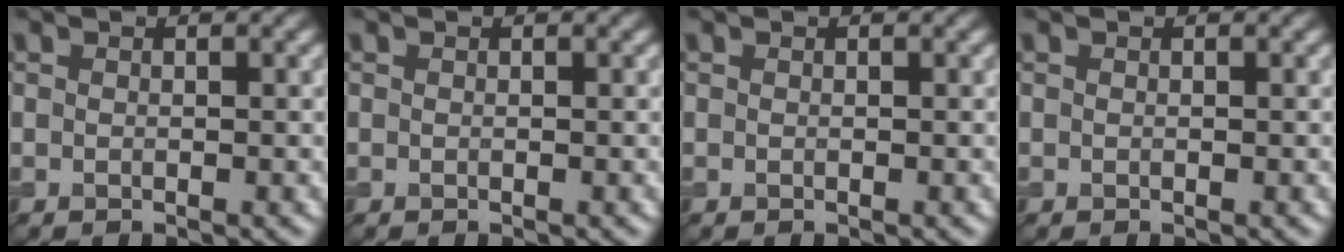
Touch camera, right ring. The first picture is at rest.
{"total": 0.0}
{"total": 0.0}
{"total": 0.0}